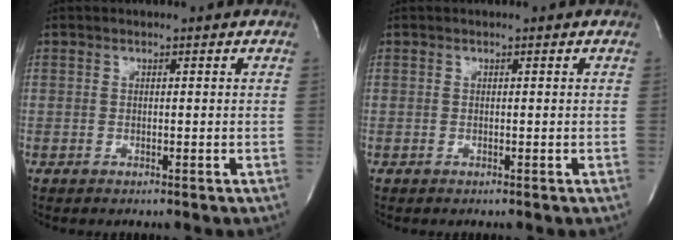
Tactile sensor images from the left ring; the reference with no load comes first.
{"total": 0.0}